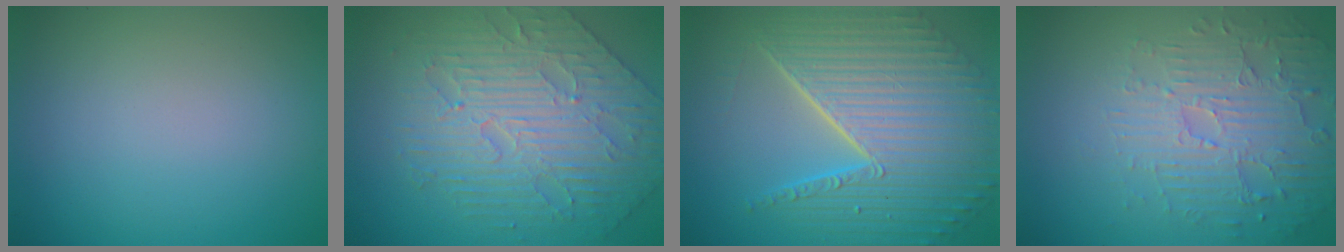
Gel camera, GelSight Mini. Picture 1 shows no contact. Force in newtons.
{"total": 5.8, "press": 5.1, "slide": 2.7}
{"total": 10.6, "press": 6.9, "slide": 8.1}
{"total": 4.9, "press": 3.7, "slide": 3.2}